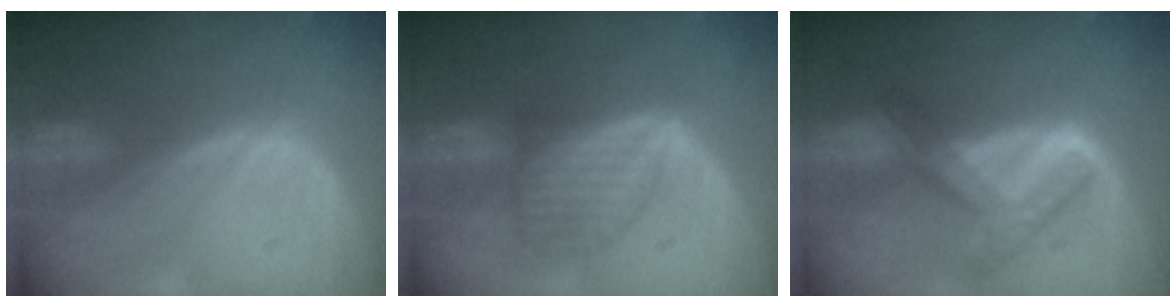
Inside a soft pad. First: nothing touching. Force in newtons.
{"total": 6.4, "press": 6.4, "slide": 0.1}
{"total": 7.8, "press": 6.6, "slide": 4.2}